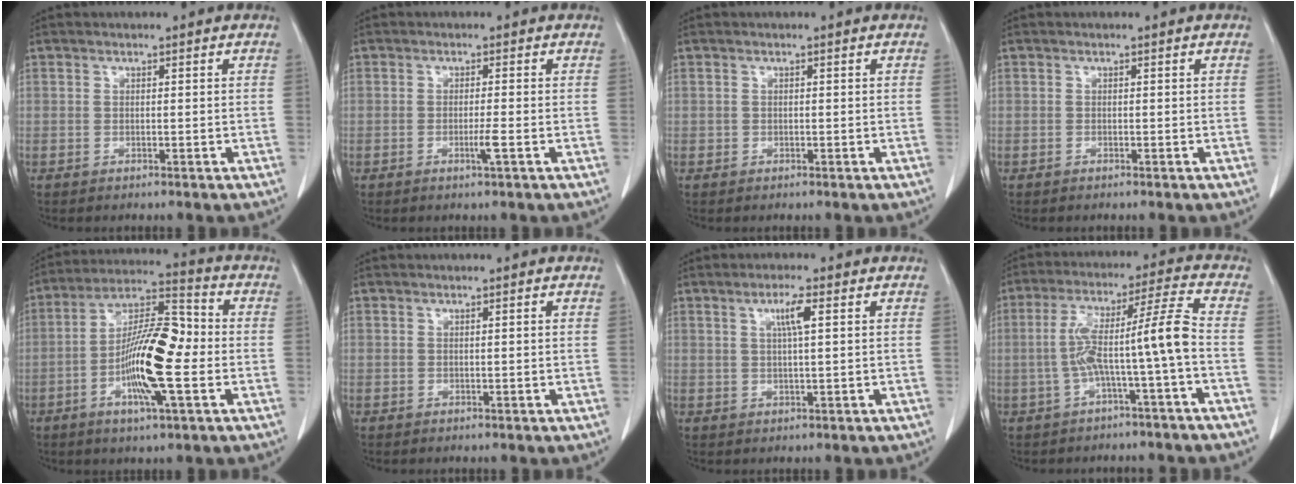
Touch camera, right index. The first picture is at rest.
{"total": 1.9, "force": [-0.7, -0.4, 1.7], "torque": [-0.034, -0.003, -0.011]}
{"total": 0.0}
{"total": 0.0}
{"total": 14.4, "force": [-2.7, 3.0, 13.8], "torque": [-0.252, 0.012, -0.047]}
{"total": 0.6, "force": [0.2, -0.1, 0.5], "torque": [-0.010, 0.003, 0.005]}
{"total": 3.5, "force": [1.3, 0.0, 3.3], "torque": [-0.060, 0.002, 0.023]}
{"total": 9.3, "force": [-1.9, -1.1, 9.0], "torque": [-0.166, 0.038, -0.028]}